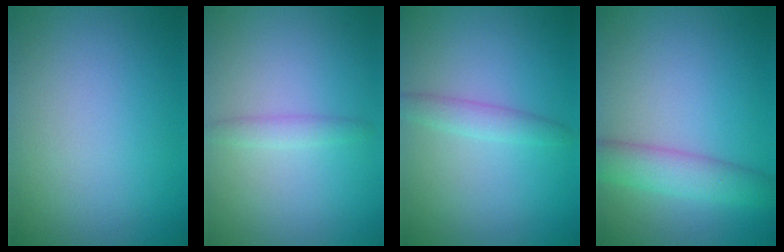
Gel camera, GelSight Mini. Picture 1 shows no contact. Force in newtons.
{"total": 1.4, "press": 1.4, "slide": 0.0}
{"total": 1.8, "press": 1.8, "slide": 0.1}
{"total": 3.9, "press": 3.9, "slide": 0.1}